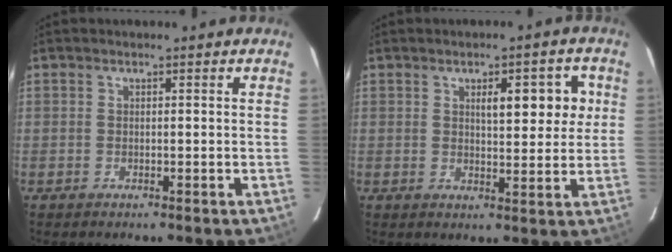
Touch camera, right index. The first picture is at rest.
{"total": 6.8, "force": [2.1, 2.4, 6.0], "torque": [-0.079, 0.013, 0.031]}